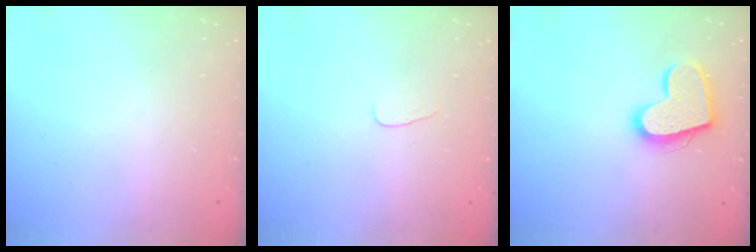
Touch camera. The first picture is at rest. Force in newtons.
{"total": 2.8, "press": 2.8, "slide": 0.3}
{"total": 16.5, "press": 16.4, "slide": 1.2}